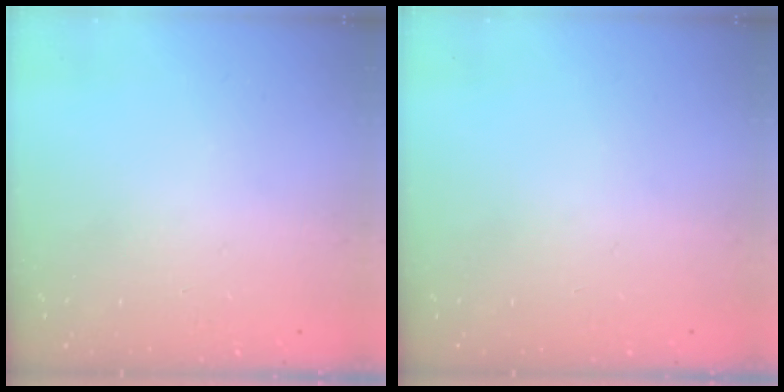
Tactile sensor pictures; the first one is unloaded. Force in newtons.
{"total": 0.0}